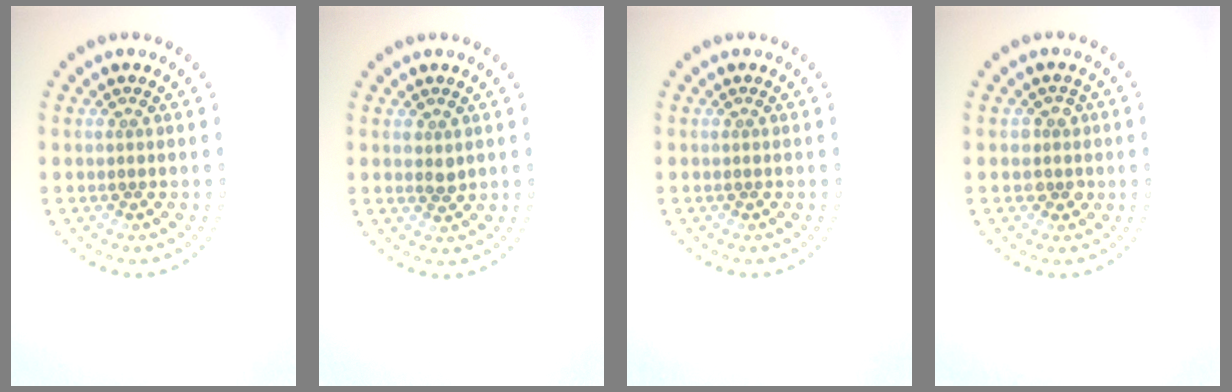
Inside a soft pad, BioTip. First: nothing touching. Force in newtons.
{"total": 0.9, "press": 0.8, "slide": 0.3}
{"total": 0.0}
{"total": 1.7, "press": 1.5, "slide": 0.8}